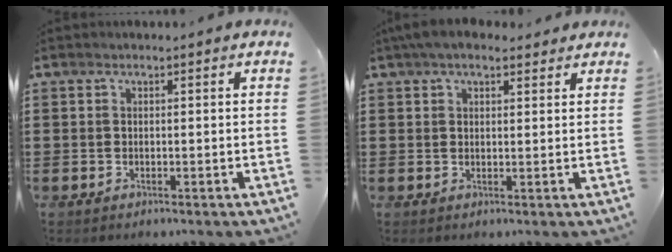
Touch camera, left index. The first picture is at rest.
{"total": 3.8, "force": [3.0, 1.4, 2.0], "torque": [-0.045, 0.006, 0.056]}